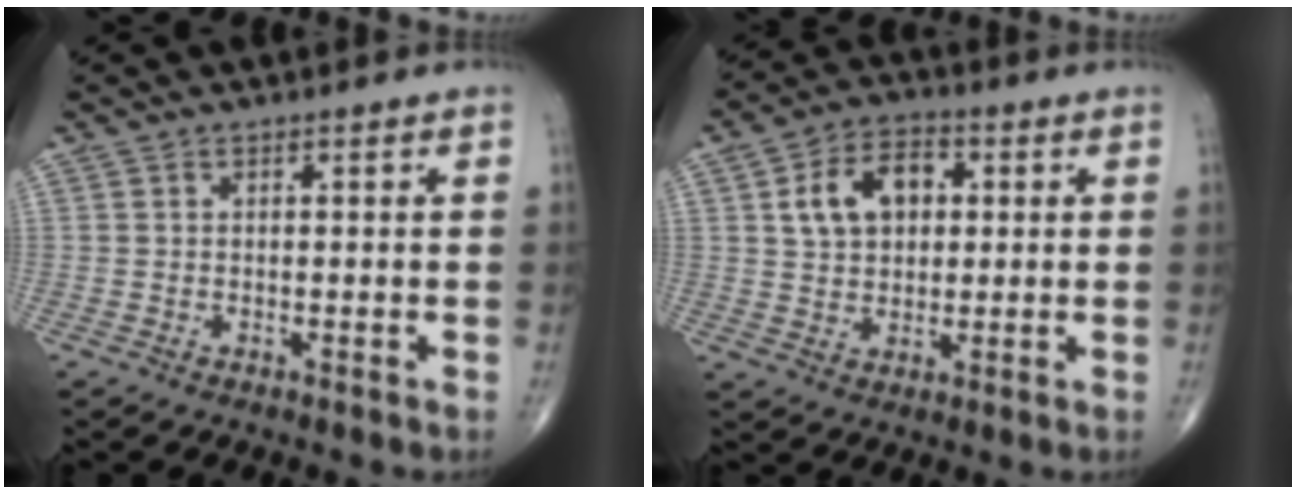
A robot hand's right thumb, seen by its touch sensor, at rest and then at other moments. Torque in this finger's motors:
{"motor_torque": [0.10, 0.11, 0.22, 0.07, 0.08]}